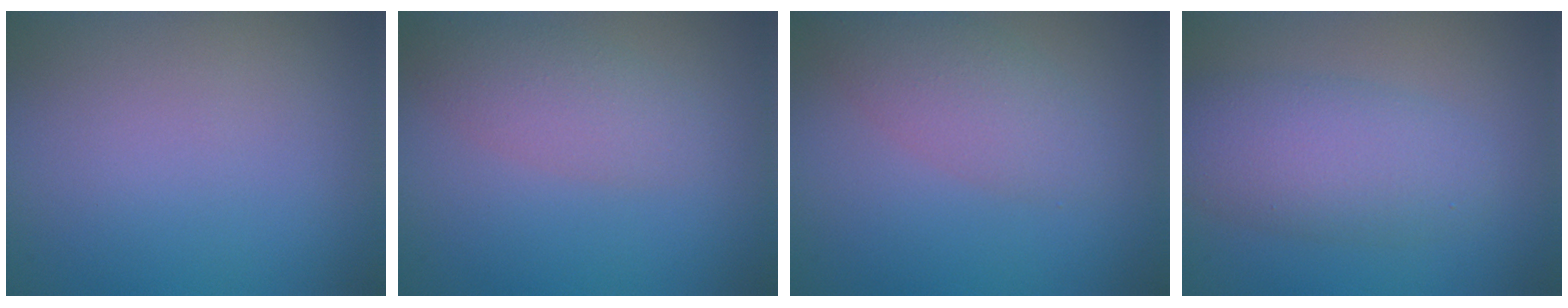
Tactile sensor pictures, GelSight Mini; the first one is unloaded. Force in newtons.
{"total": 2.8, "press": 2.8, "slide": 0.2}
{"total": 3.4, "press": 3.4, "slide": 0.1}
{"total": 5.2, "press": 5.2, "slide": 0.1}